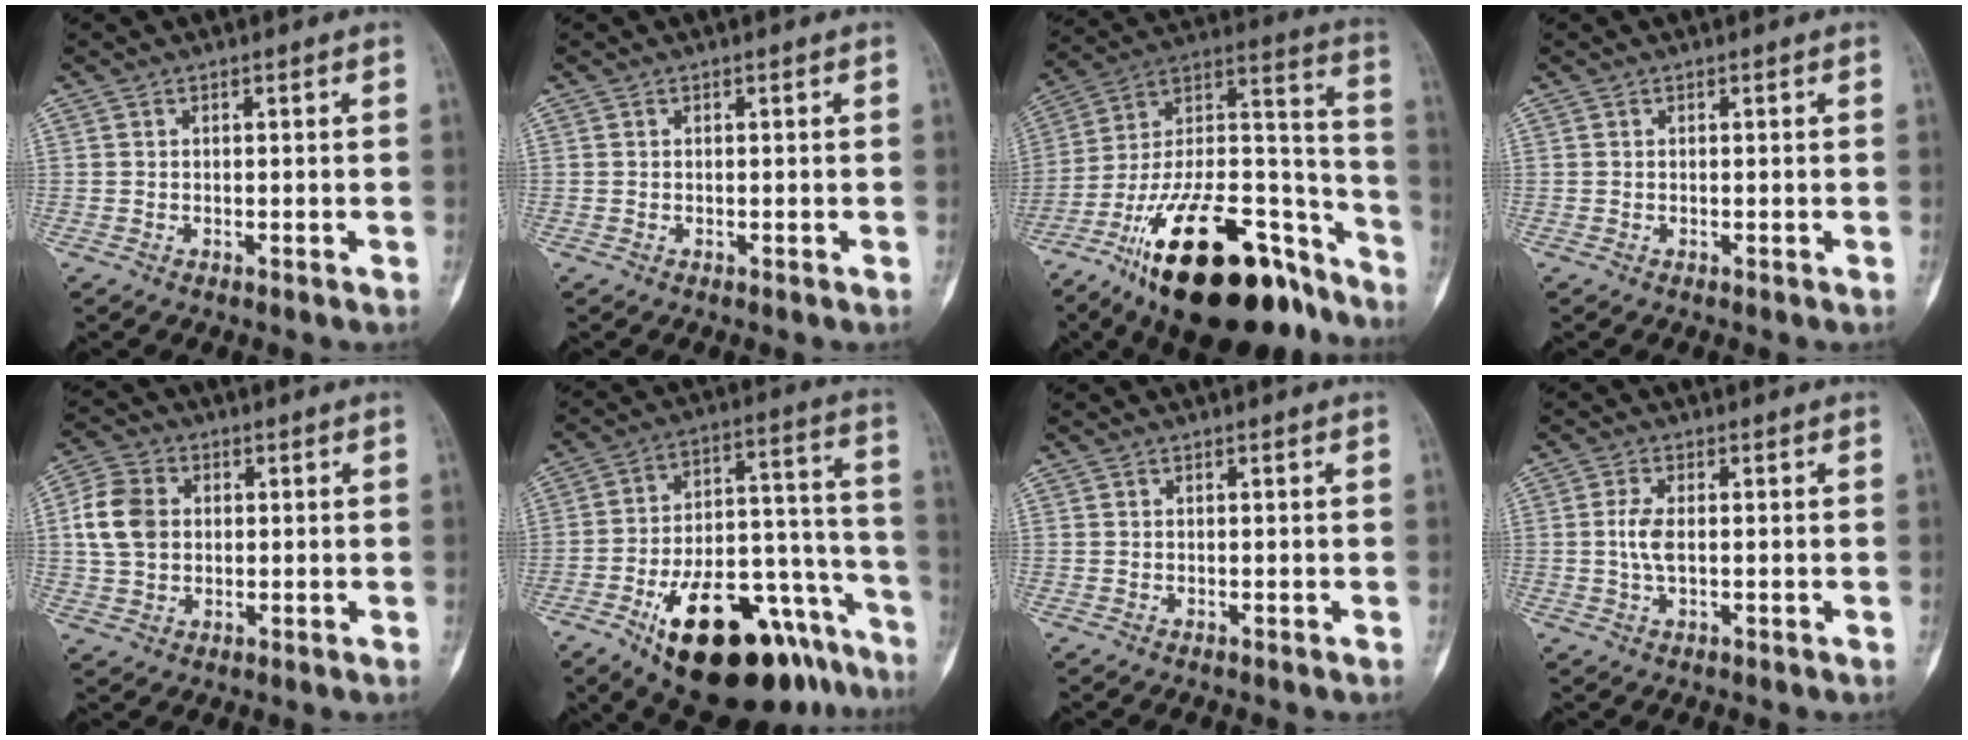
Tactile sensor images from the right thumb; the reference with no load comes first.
{"total": 0.0}
{"total": 32.5, "force": [-21.1, 13.1, 20.9], "torque": [-0.280, 0.096, -0.348]}
{"total": 0.0}
{"total": 9.4, "force": [1.1, 7.4, 5.8], "torque": [-0.097, 0.009, 0.016]}
{"total": 27.7, "force": [-15.8, 12.4, 19.0], "torque": [-0.207, 0.102, -0.237]}
{"total": 0.0}
{"total": 3.9, "force": [-0.1, 2.0, 3.4], "torque": [-0.072, 0.001, -0.005]}